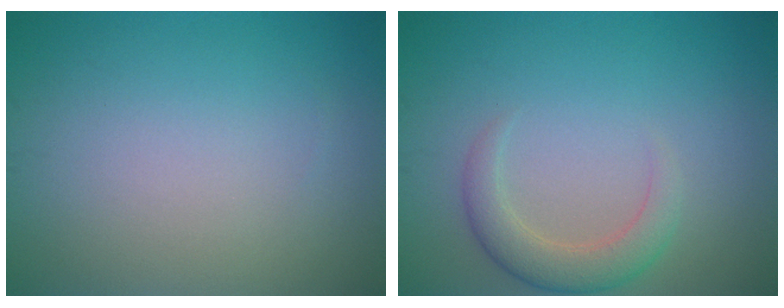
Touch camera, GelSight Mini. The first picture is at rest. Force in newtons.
{"total": 3.1, "press": 3.1, "slide": 0.1}